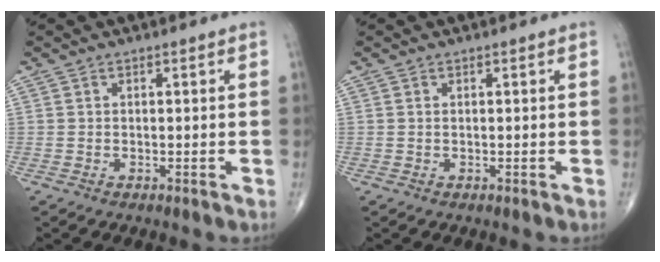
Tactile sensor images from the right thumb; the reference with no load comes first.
{"total": 0.0}